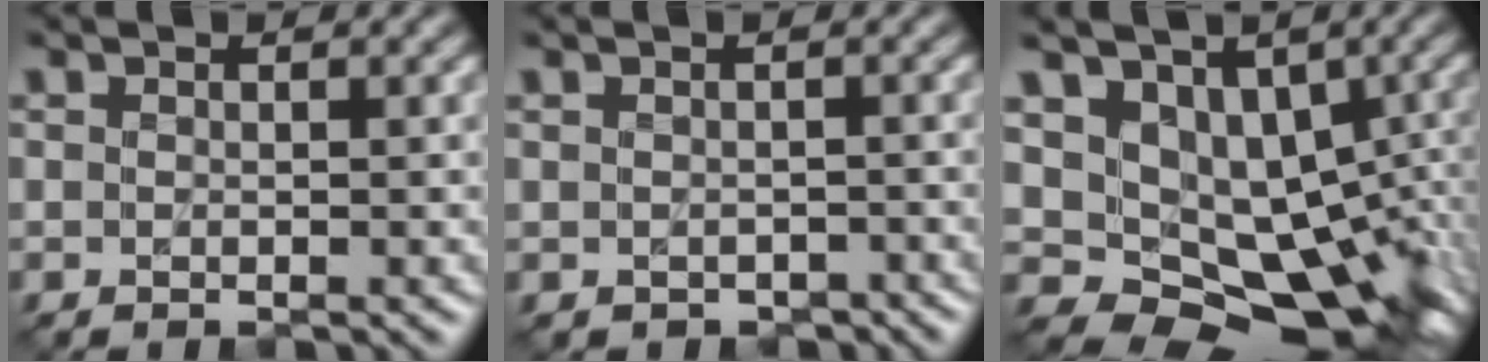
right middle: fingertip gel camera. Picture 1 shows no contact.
{"total": 1.7, "force": [-1.1, 1.1, 0.7], "torque": [-0.005, -0.007, -0.014]}
{"total": 12.4, "force": [0.1, 8.5, 9.1], "torque": [-0.126, -0.019, 0.031]}